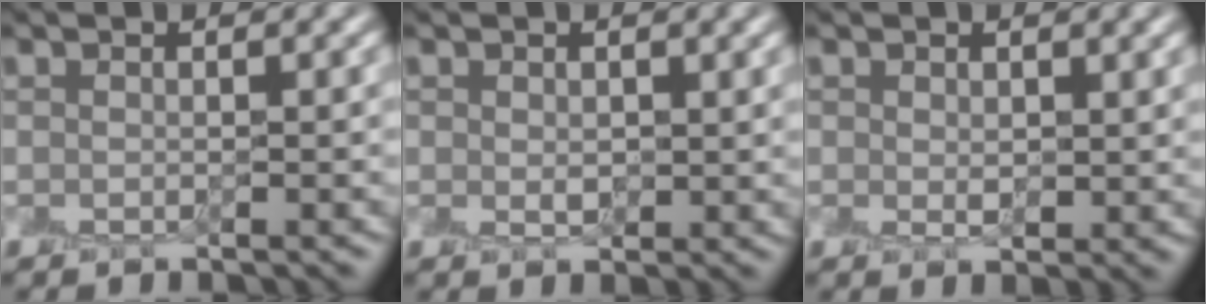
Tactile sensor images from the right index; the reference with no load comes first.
{"total": 1.1, "force": [0.6, 0.6, 0.6], "torque": [-0.007, 0.003, 0.017]}
{"total": 1.3, "force": [0.9, 0.6, 0.8], "torque": [-0.010, 0.002, 0.022]}